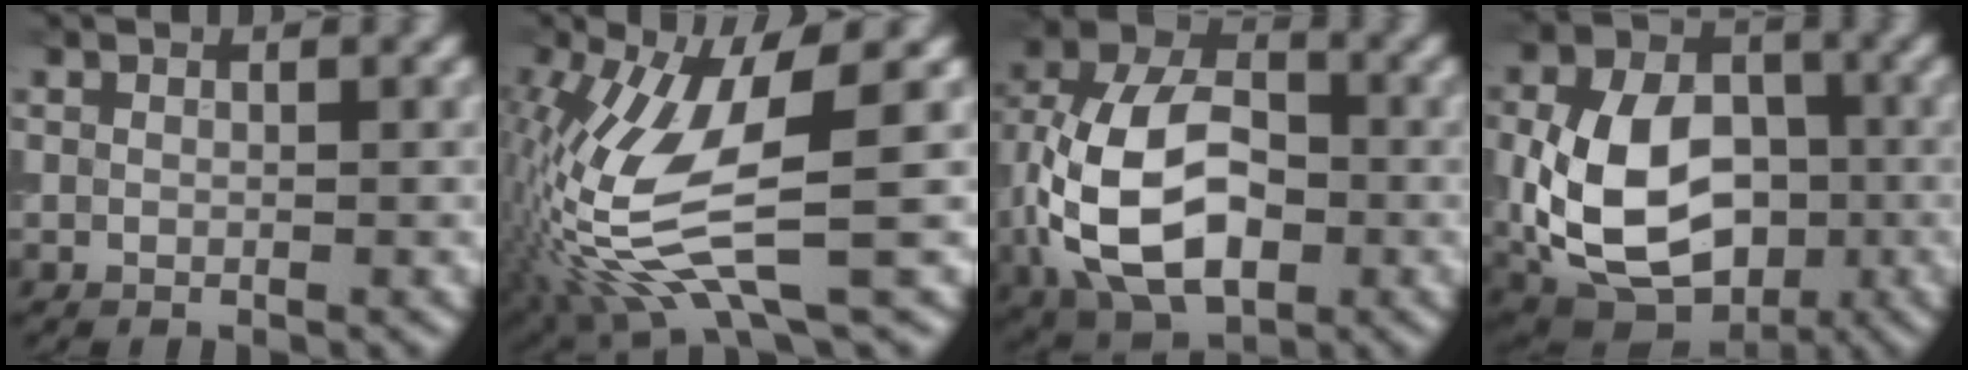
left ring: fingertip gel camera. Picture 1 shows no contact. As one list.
[{"total": 11.5, "force": [-1.3, 3.4, 10.9], "torque": [-0.238, -0.015, -0.022]}, {"total": 12.5, "force": [-1.8, 8.2, 9.3], "torque": [-0.190, -0.007, -0.042]}, {"total": 12.2, "force": [-1.6, 8.7, 8.4], "torque": [-0.178, -0.023, -0.030]}]